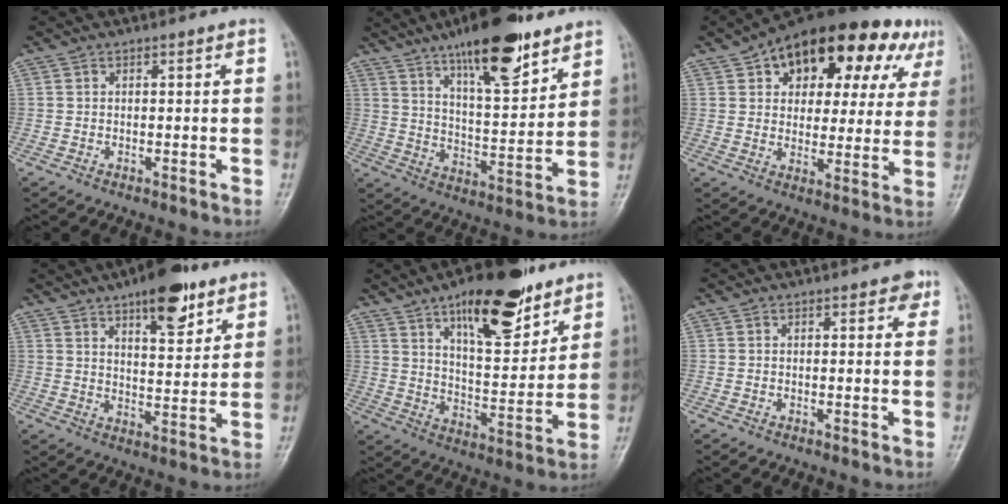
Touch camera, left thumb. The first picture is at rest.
{"total": 18.5, "force": [12.1, 5.7, 12.7], "torque": [-0.168, -0.061, 0.199]}
{"total": 22.5, "force": [11.1, 12.4, 15.1], "torque": [-0.166, 0.012, 0.156]}
{"total": 12.2, "force": [7.6, 4.6, 8.3], "torque": [-0.094, -0.041, 0.114]}
{"total": 18.7, "force": [11.8, 6.9, 12.7], "torque": [-0.152, -0.062, 0.191]}
{"total": 1.9, "force": [1.1, 1.1, 1.1], "torque": [0.003, -0.002, 0.008]}